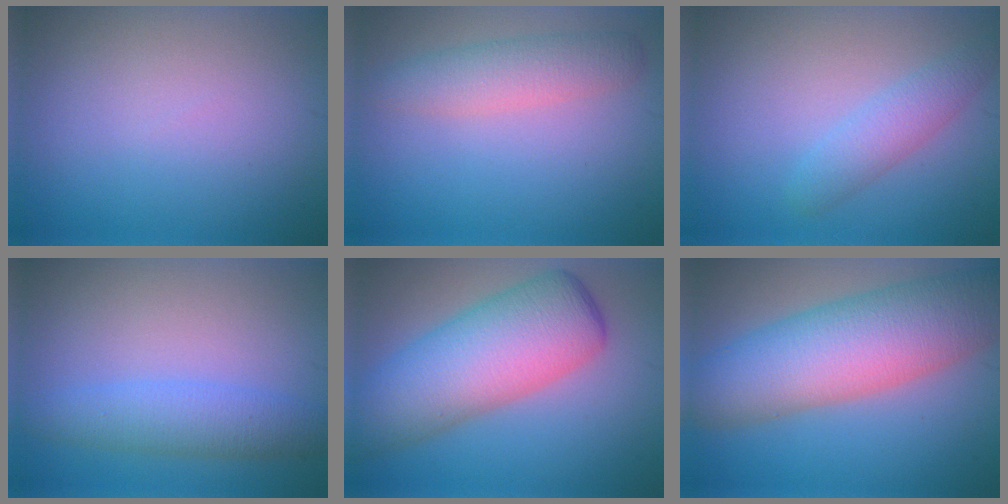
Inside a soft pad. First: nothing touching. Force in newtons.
{"total": 3.2, "press": 3.2, "slide": 0.1}
{"total": 2.5, "press": 2.5, "slide": 0.1}
{"total": 3.8, "press": 3.8, "slide": 0.1}
{"total": 7.9, "press": 7.9, "slide": 0.3}
{"total": 10.2, "press": 10.2, "slide": 0.5}